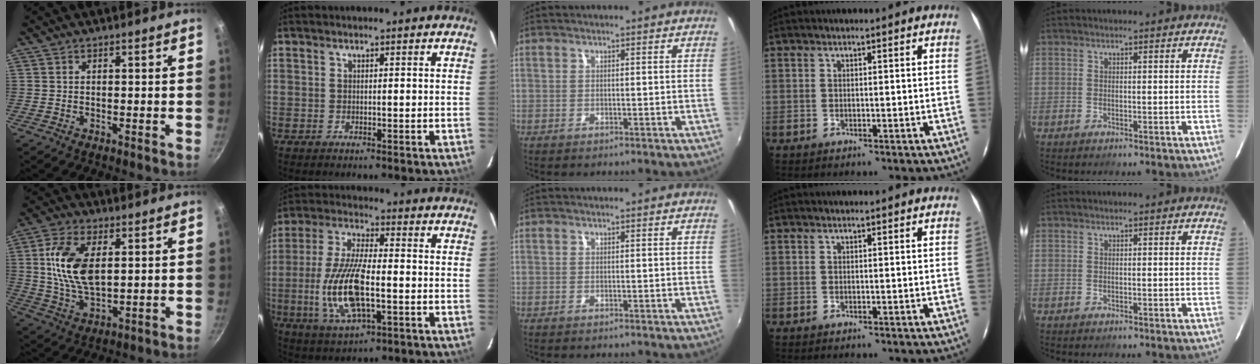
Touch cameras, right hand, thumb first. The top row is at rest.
{"thumb": {"total": 13.0, "force": [2.6, 6.9, 10.7], "torque": [-0.199, -0.005, 0.051]}, "index": {"total": 14.9, "force": [-3.2, 5.3, 13.6], "torque": [-0.285, -0.007, -0.058]}}